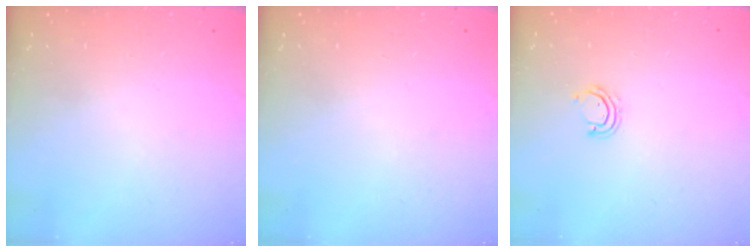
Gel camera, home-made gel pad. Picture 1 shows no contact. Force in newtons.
{"total": 0.0}
{"total": 4.0, "press": 4.0, "slide": 0.3}